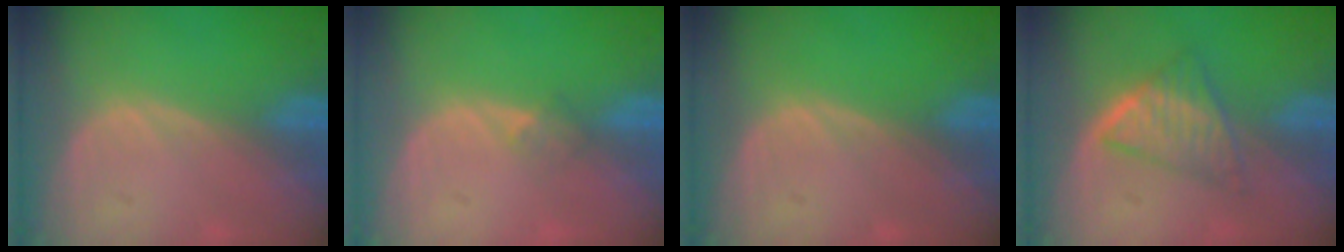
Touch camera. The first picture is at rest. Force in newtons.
{"total": 1.5, "press": 1.2, "slide": 1.0}
{"total": 0.0}
{"total": 5.4, "press": 5.1, "slide": 1.5}